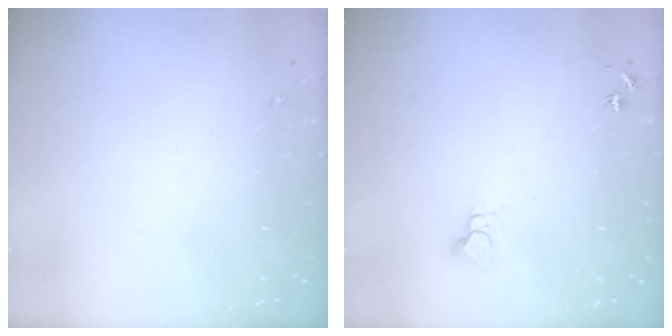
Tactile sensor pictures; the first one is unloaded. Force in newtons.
{"total": 4.4, "press": 4.3, "slide": 0.4}